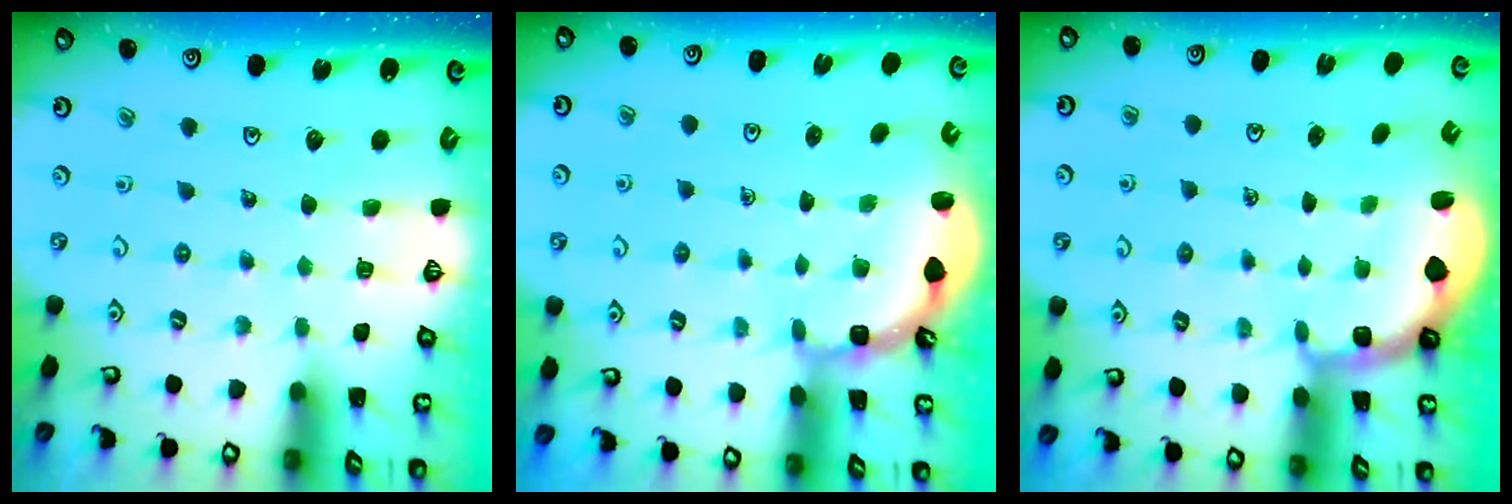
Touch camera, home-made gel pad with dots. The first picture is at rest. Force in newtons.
{"total": 2.0, "press": 1.8, "slide": 0.9}
{"total": 2.4, "press": 1.1, "slide": 2.1}